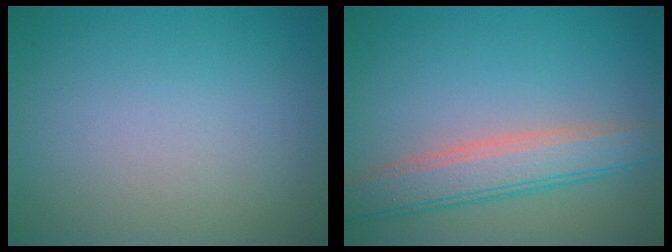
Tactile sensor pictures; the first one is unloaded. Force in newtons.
{"total": 4.9, "press": 4.9, "slide": 0.4}